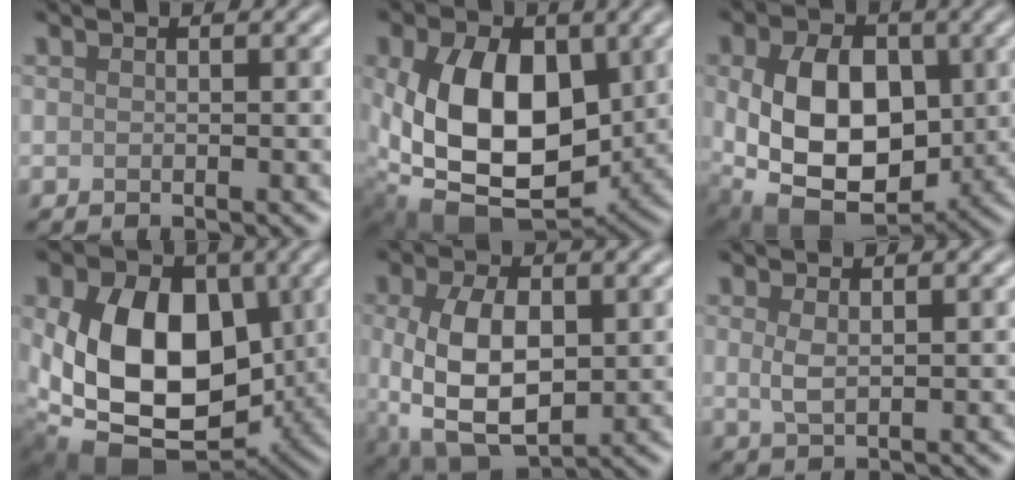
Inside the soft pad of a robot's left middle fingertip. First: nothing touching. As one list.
[{"total": 11.8, "force": [0.8, 7.7, 8.9], "torque": [-0.167, -0.019, 0.025]}, {"total": 12.2, "force": [0.0, 8.3, 9.0], "torque": [-0.173, -0.013, 0.008]}, {"total": 13.2, "force": [0.1, 9.0, 9.7], "torque": [-0.178, -0.020, 0.001]}, {"total": 8.8, "force": [-0.3, 5.2, 7.2], "torque": [-0.157, -0.008, 0.001]}, {"total": 1.7, "force": [0.4, 0.7, 1.5], "torque": [-0.036, -0.002, 0.011]}]